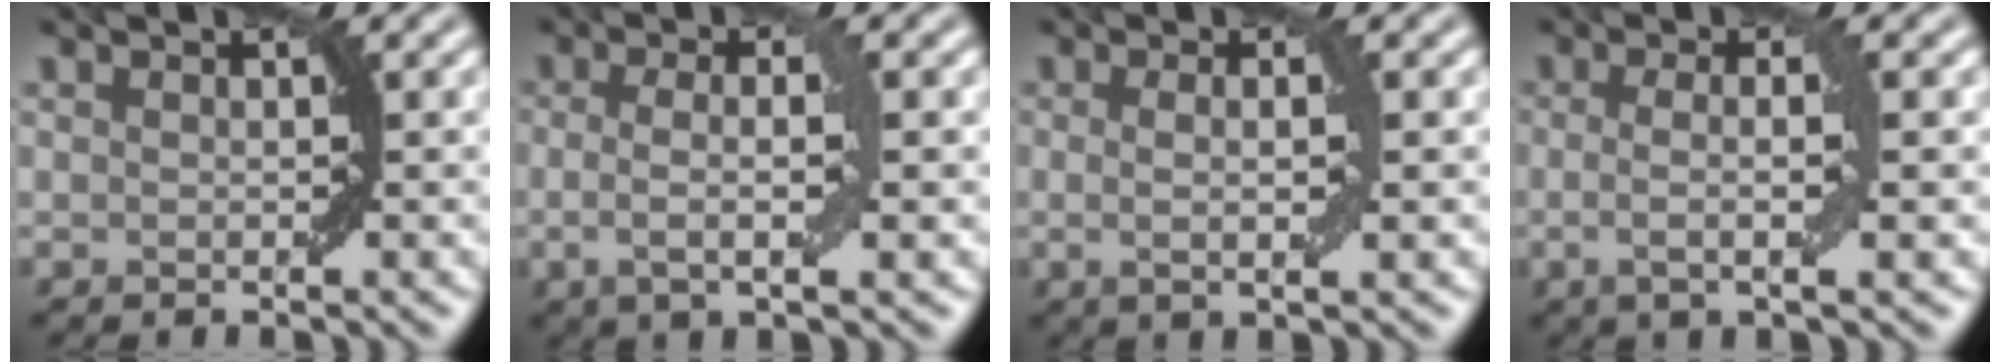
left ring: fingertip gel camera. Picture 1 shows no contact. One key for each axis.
{"total": 3.7, "fx": -0.2, "fy": 0.8, "fz": 3.6, "tx": -0.069, "ty": -0.004, "tz": -0.004}
{"total": 2.5, "fx": 0.1, "fy": 0.4, "fz": 2.5, "tx": -0.047, "ty": -0.002, "tz": 0.001}
{"total": 3.8, "fx": -0.2, "fy": 0.8, "fz": 3.7, "tx": -0.067, "ty": -0.006, "tz": -0.004}